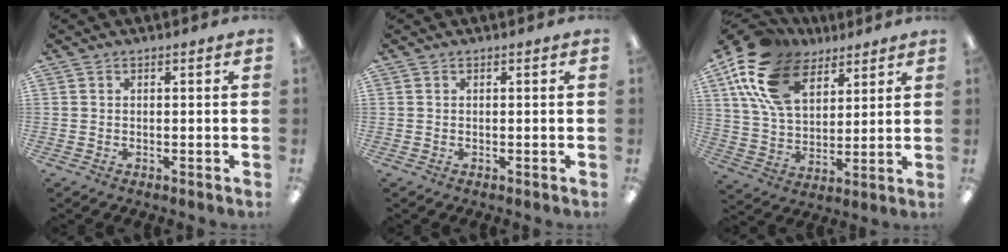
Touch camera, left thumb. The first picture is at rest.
{"total": 0.0}
{"total": 19.0, "force": [10.3, 11.3, 11.4], "torque": [-0.240, -0.024, 0.192]}